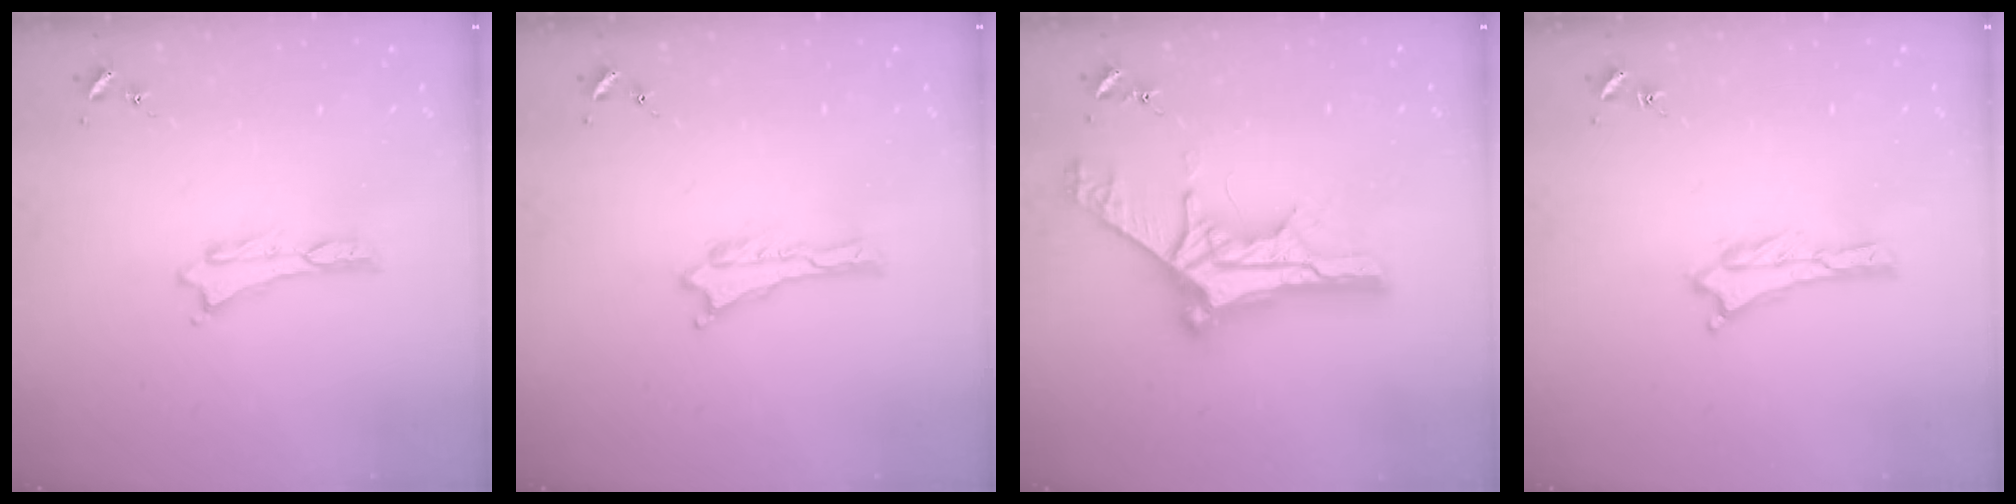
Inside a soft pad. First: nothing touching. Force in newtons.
{"total": 0.0}
{"total": 13.8, "press": 13.8, "slide": 1.0}
{"total": 0.0}